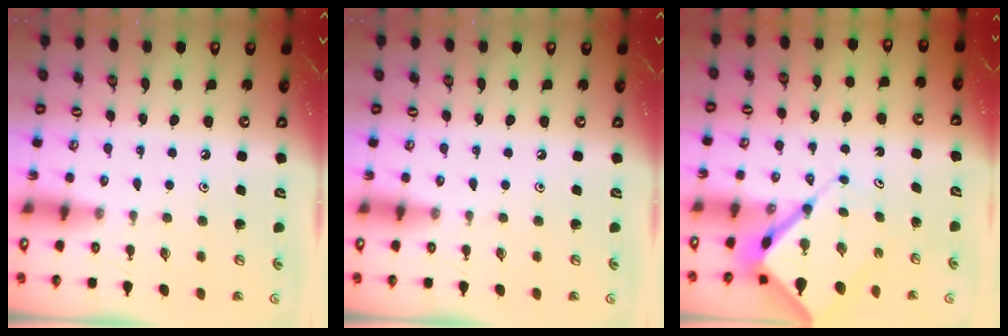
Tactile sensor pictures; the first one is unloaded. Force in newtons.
{"total": 0.0}
{"total": 8.8, "press": 8.7, "slide": 0.8}